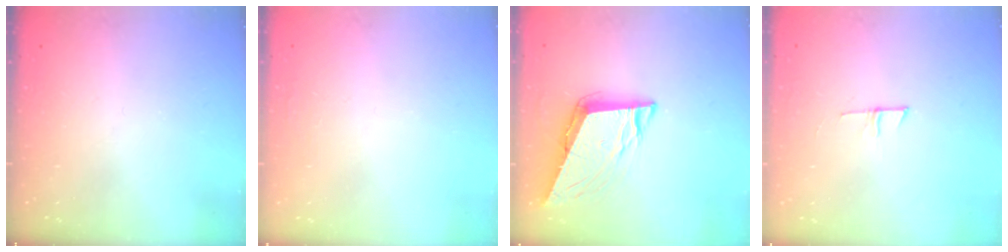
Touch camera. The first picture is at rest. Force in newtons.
{"total": 1.8, "press": 1.7, "slide": 0.4}
{"total": 9.8, "press": 9.3, "slide": 3.0}
{"total": 4.7, "press": 4.7, "slide": 0.3}